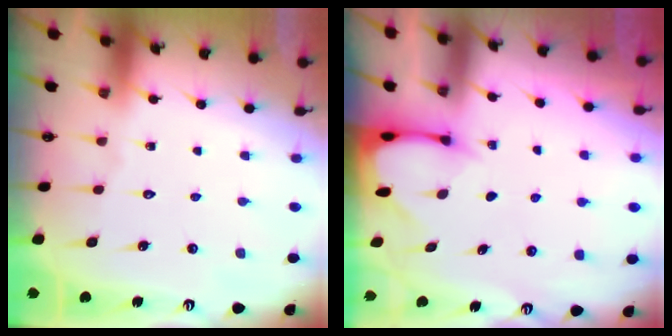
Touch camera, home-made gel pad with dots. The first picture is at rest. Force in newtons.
{"total": 2.5, "press": 2.5, "slide": 0.3}